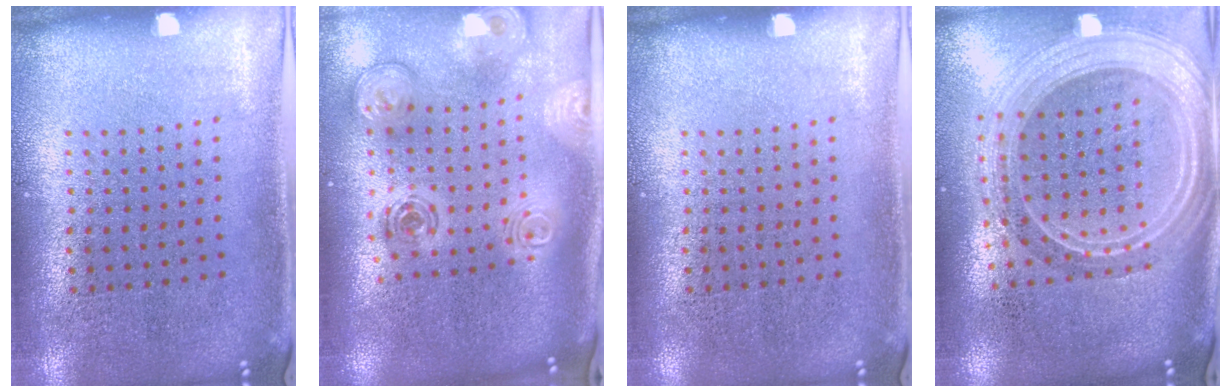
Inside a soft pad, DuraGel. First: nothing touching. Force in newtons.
{"total": 2.5, "press": 1.8, "slide": 1.7}
{"total": 0.0}
{"total": 2.7, "press": 2.2, "slide": 1.5}